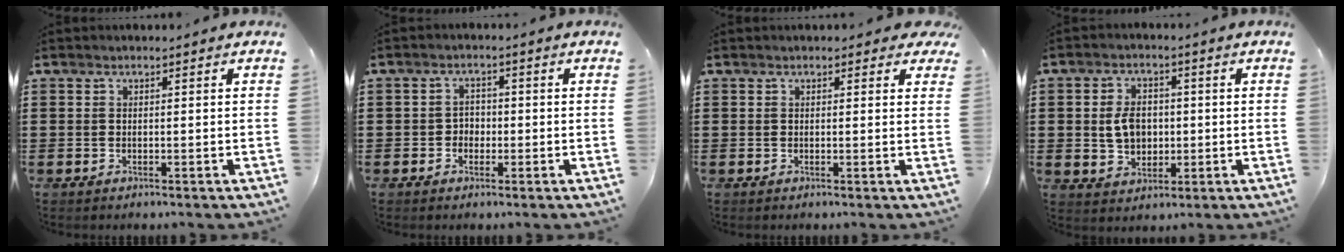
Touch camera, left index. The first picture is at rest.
{"total": 2.1, "force": [-0.8, 1.8, 0.8], "torque": [-0.021, 0.006, -0.019]}
{"total": 1.1, "force": [0.7, 0.7, 0.5], "torque": [-0.006, 0.003, 0.011]}
{"total": 5.6, "force": [0.1, 4.1, 3.8], "torque": [-0.073, 0.006, -0.006]}